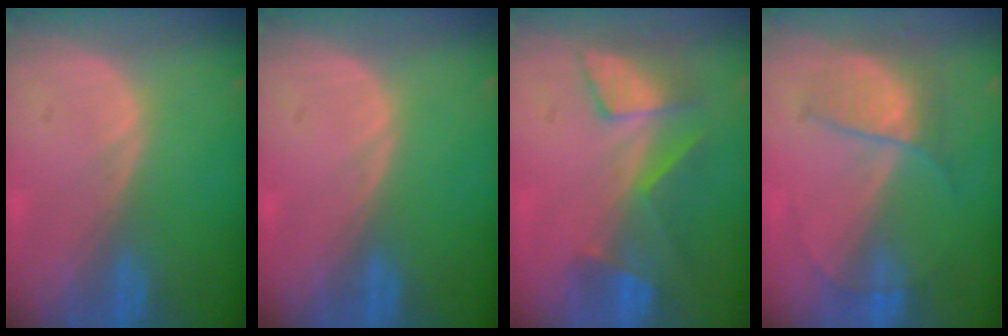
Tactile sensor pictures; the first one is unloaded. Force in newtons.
{"total": 0.0}
{"total": 7.7, "press": 6.8, "slide": 3.6}
{"total": 5.9, "press": 5.6, "slide": 1.8}